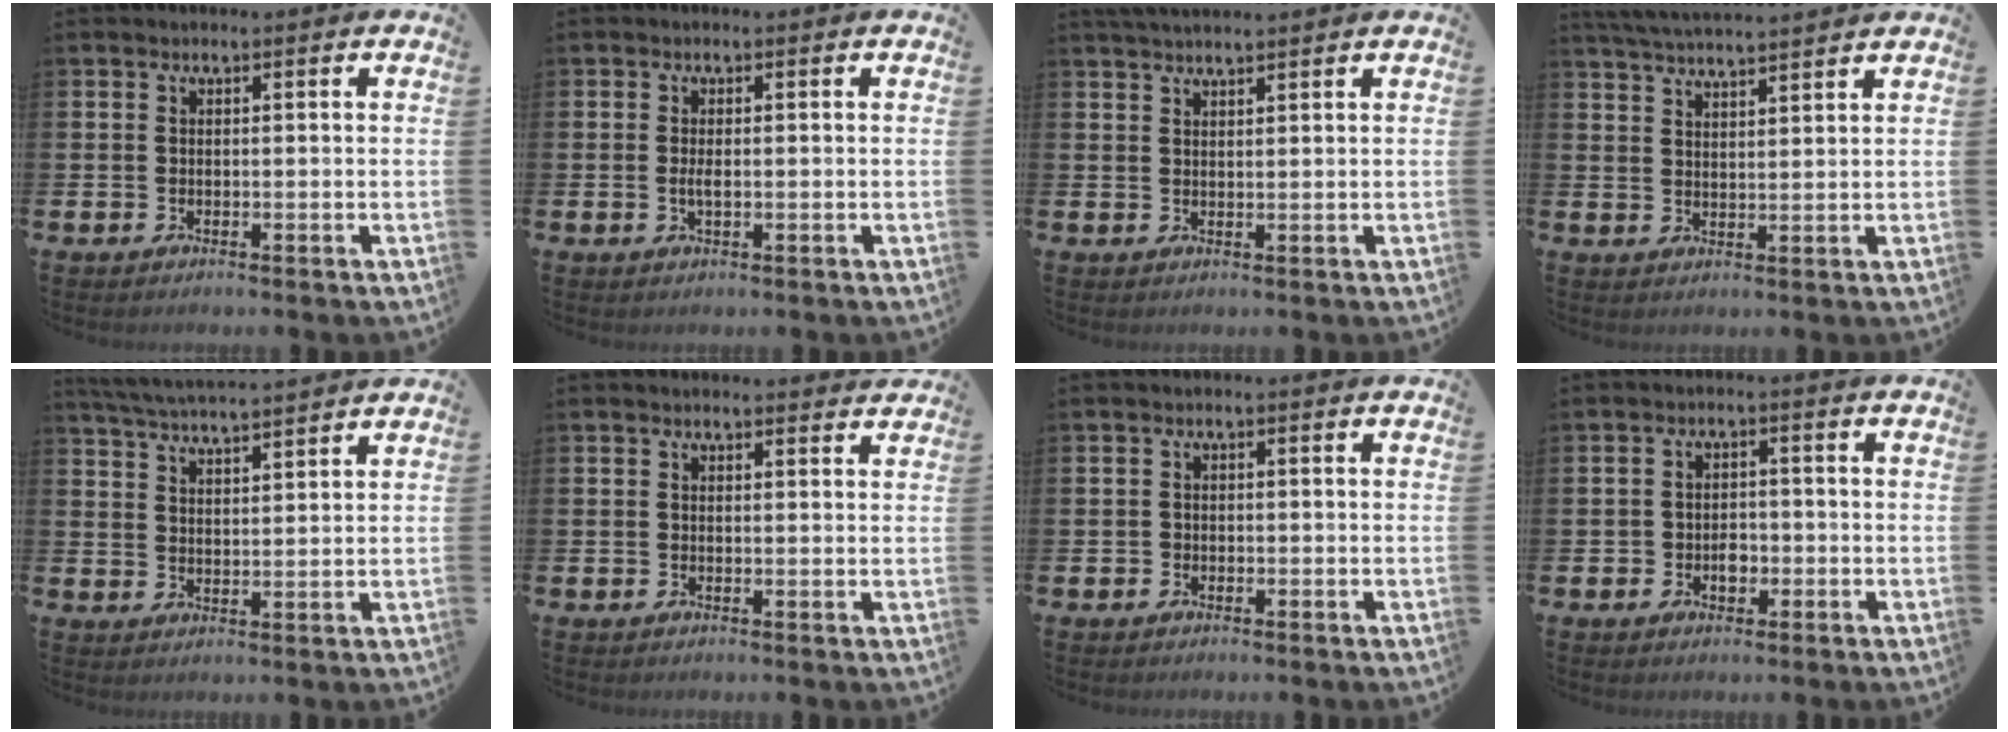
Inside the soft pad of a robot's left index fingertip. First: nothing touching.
{"total": 1.5, "force": [-0.1, 0.5, 1.4], "torque": [-0.022, -0.001, -0.004]}
{"total": 2.3, "force": [2.2, 0.0, 0.3], "torque": [-0.011, -0.006, 0.041]}
{"total": 4.7, "force": [4.7, -0.3, 0.6], "torque": [-0.033, -0.025, 0.085]}
{"total": 5.0, "force": [4.9, -0.2, 0.6], "torque": [-0.036, -0.027, 0.089]}
{"total": 1.1, "force": [1.1, 0.2, 0.1], "torque": [0.008, -0.003, 0.019]}
{"total": 0.8, "force": [-0.4, 0.7, 0.1], "torque": [-0.007, 0.005, -0.009]}
{"total": 2.4, "force": [-0.7, 1.8, 1.3], "torque": [-0.013, -0.001, -0.019]}